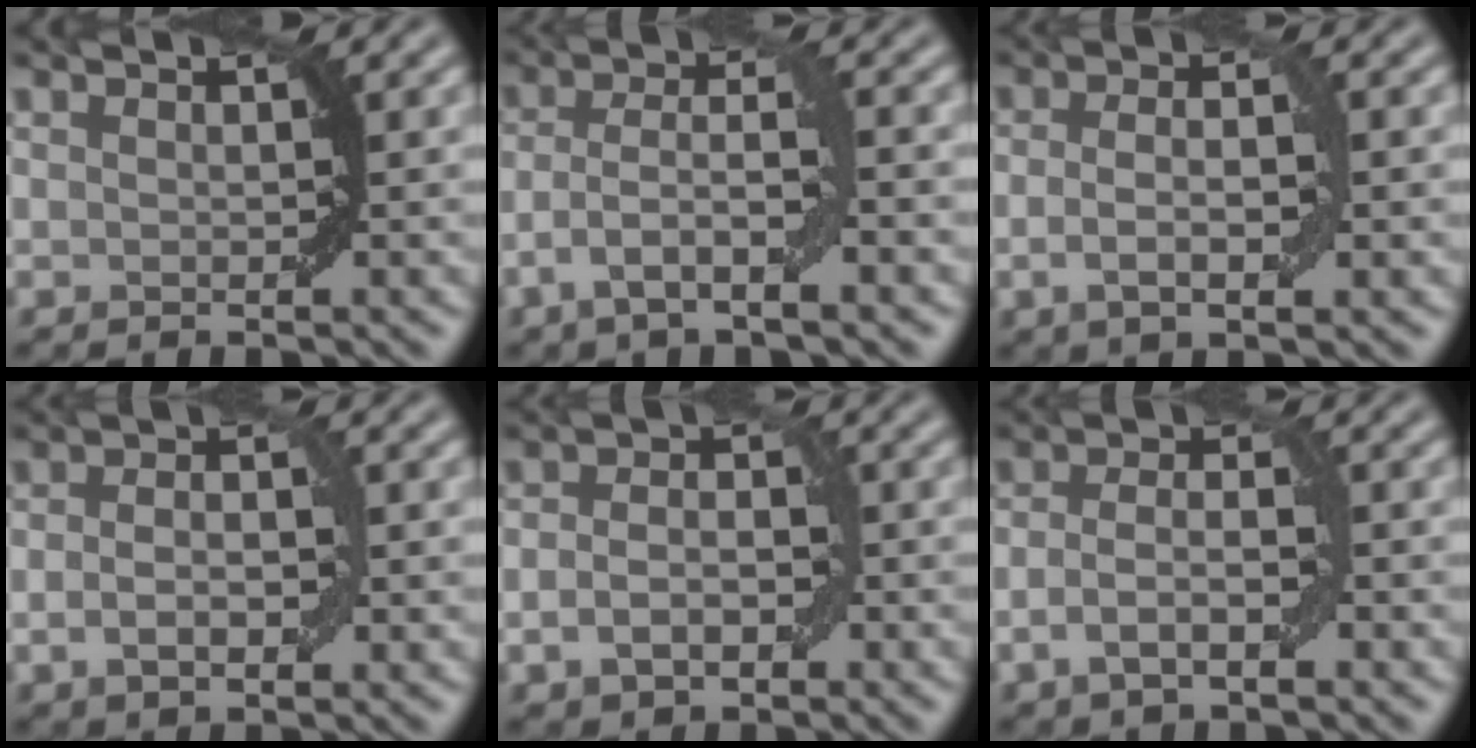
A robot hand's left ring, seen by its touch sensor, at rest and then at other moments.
{"total": 4.7, "force": [-2.1, 1.1, 4.1], "torque": [-0.080, 0.008, -0.043]}
{"total": 3.8, "force": [-0.4, 1.2, 3.6], "torque": [-0.069, -0.002, -0.012]}
{"total": 3.4, "force": [-0.4, 1.7, 2.9], "torque": [-0.052, 0.002, -0.009]}
{"total": 3.5, "force": [-0.9, 2.3, 2.5], "torque": [-0.040, -0.001, -0.020]}
{"total": 3.3, "force": [-1.2, 1.4, 2.8], "torque": [-0.055, 0.001, -0.026]}